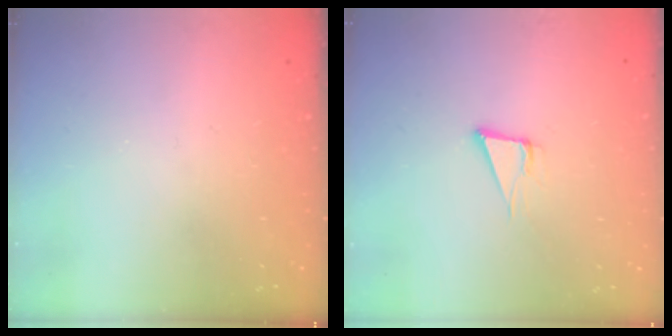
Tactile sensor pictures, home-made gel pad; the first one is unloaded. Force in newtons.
{"total": 3.8, "press": 1.9, "slide": 3.3}